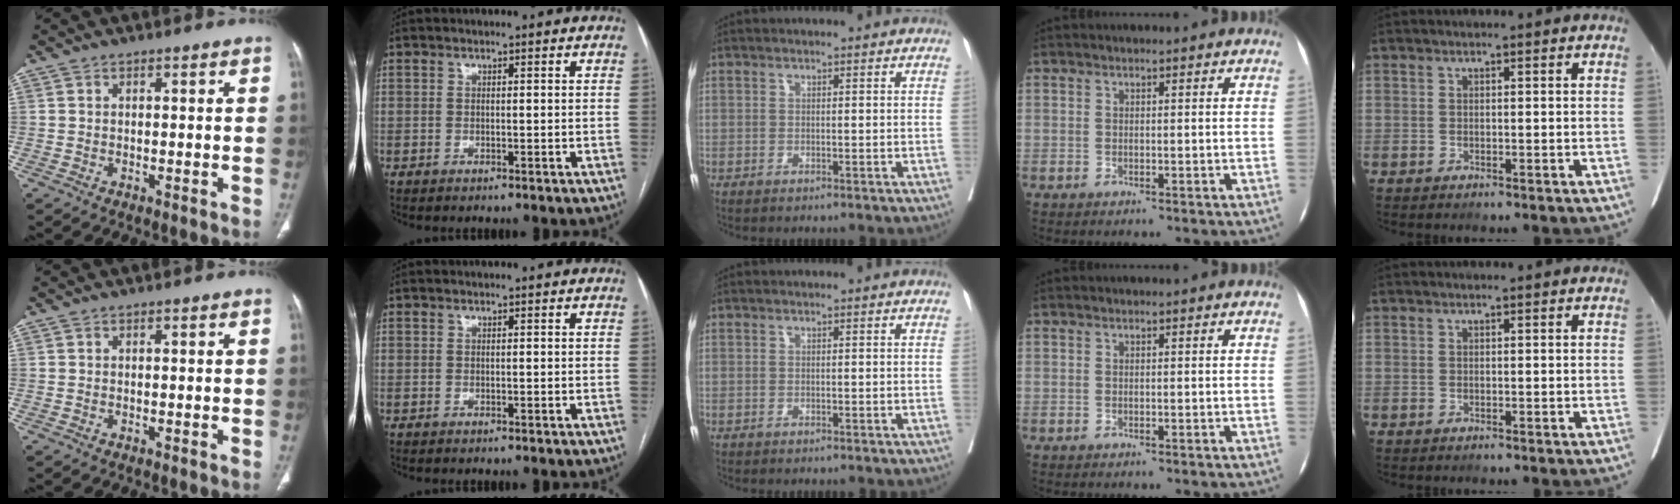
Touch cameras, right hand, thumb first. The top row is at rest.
{}